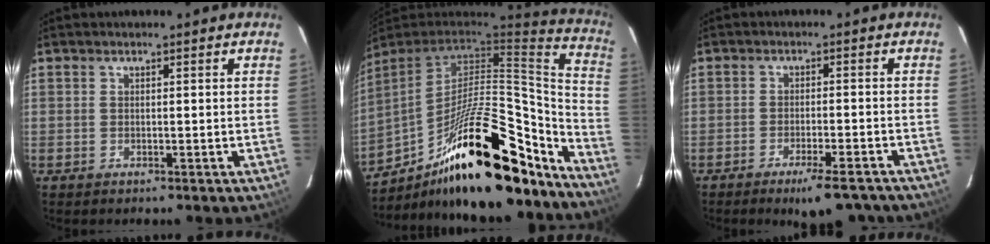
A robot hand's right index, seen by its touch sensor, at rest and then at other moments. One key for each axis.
{"total": 30.9, "fx": -20.7, "fy": 10.0, "fz": 20.7, "tx": -0.309, "ty": -0.005, "tz": -0.320}
{"total": 8.5, "fx": -7.0, "fy": 2.0, "fz": 4.5, "tx": -0.078, "ty": -0.009, "tz": -0.096}